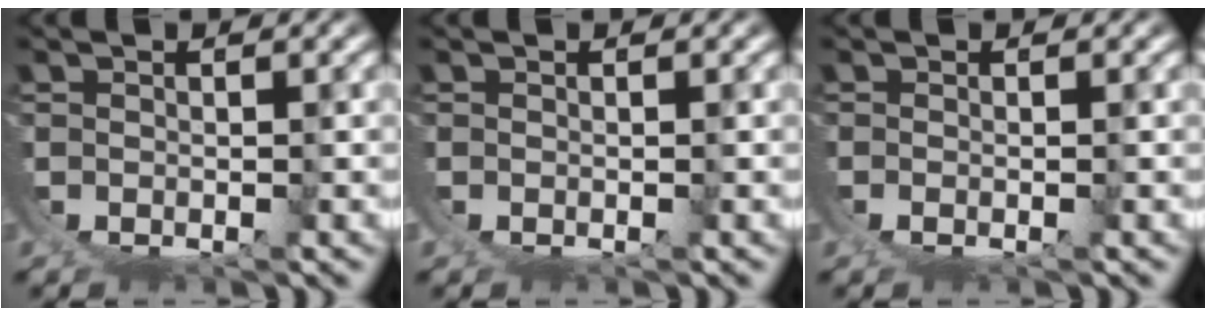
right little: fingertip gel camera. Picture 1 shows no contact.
{"total": 0.0}
{"total": 0.8, "force": [0.1, -0.4, 0.6], "torque": [-0.013, -0.002, 0.005]}